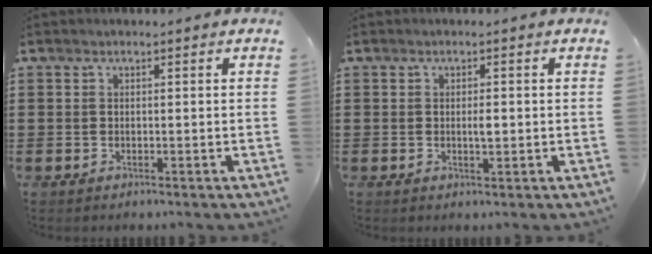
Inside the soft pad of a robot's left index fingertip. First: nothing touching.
{"total": 1.8, "force": [0.0, 0.5, 1.7], "torque": [-0.032, 0.000, 0.000]}